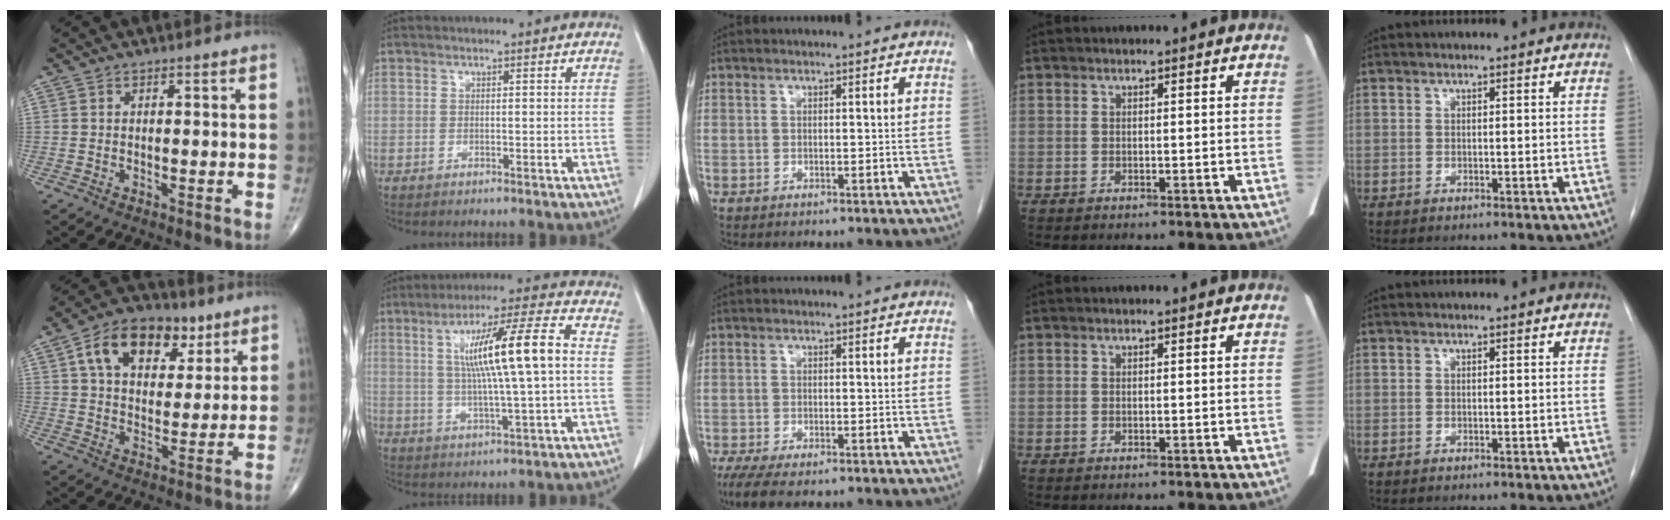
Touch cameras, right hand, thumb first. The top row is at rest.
{"thumb": {"total": 15.9, "force": [7.2, 10.0, 10.1], "torque": [-0.132, -0.011, 0.120]}, "index": {"total": 13.9, "force": [1.6, 0.8, 13.8], "torque": [-0.238, 0.018, 0.029]}, "middle": {"total": 5.8, "force": [-4.2, 1.7, 3.6], "torque": [-0.061, -0.014, -0.068]}}